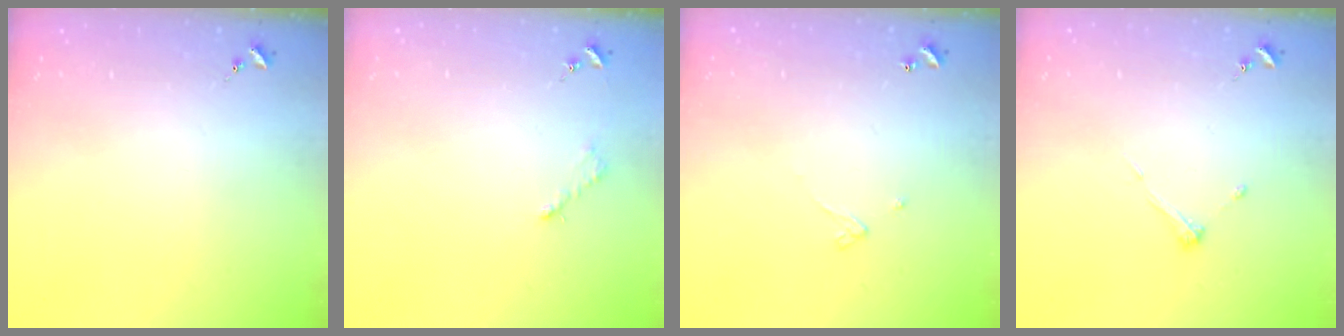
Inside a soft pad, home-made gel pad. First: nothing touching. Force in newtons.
{"total": 2.6, "press": 2.6, "slide": 0.4}
{"total": 2.4, "press": 2.4, "slide": 0.2}
{"total": 4.3, "press": 4.3, "slide": 0.2}